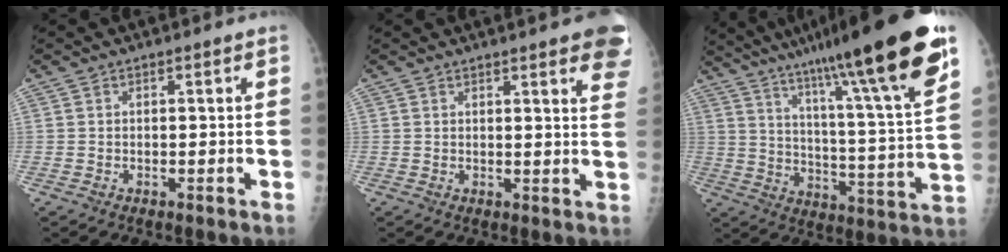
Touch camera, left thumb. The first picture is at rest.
{"total": 10.6, "force": [6.7, 2.2, 7.9], "torque": [-0.071, -0.020, 0.063]}
{"total": 27.5, "force": [18.0, 2.3, 20.6], "torque": [-0.309, -0.058, 0.275]}